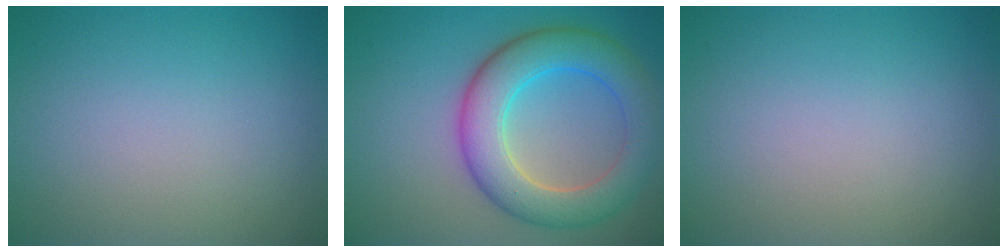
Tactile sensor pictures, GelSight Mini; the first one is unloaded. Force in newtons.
{"total": 7.6, "press": 7.6, "slide": 0.1}
{"total": 0.0}